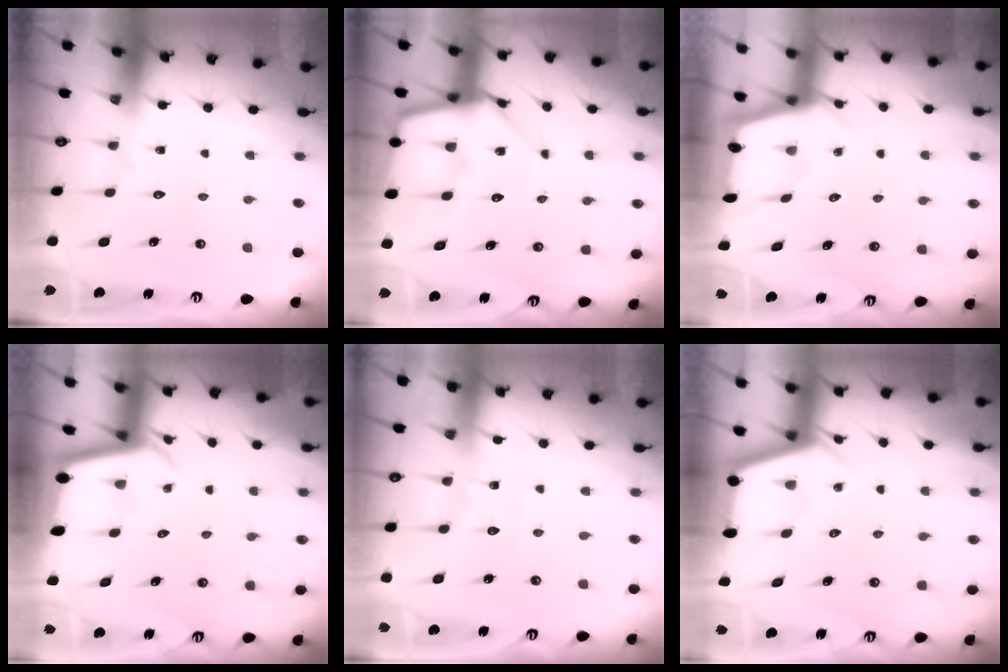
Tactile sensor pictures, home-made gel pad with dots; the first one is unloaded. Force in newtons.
{"total": 10.5, "press": 10.5, "slide": 0.9}
{"total": 2.3, "press": 2.3, "slide": 0.3}
{"total": 2.0, "press": 2.0, "slide": 0.1}
{"total": 4.0, "press": 3.9, "slide": 0.5}
{"total": 2.8, "press": 2.8, "slide": 0.3}